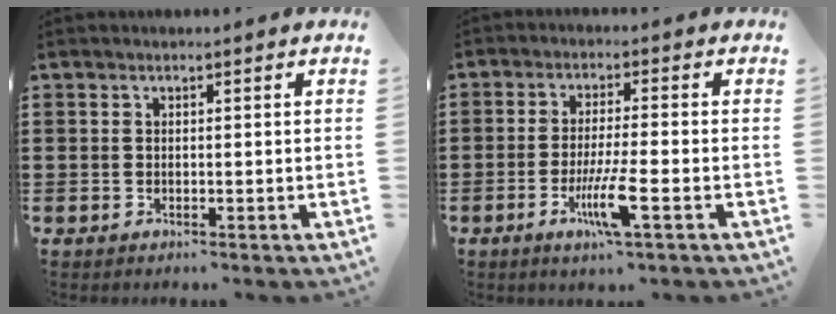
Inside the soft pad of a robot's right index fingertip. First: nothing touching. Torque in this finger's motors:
{"motor_torque": [1.56, 0.58, 0.49, 0.15]}